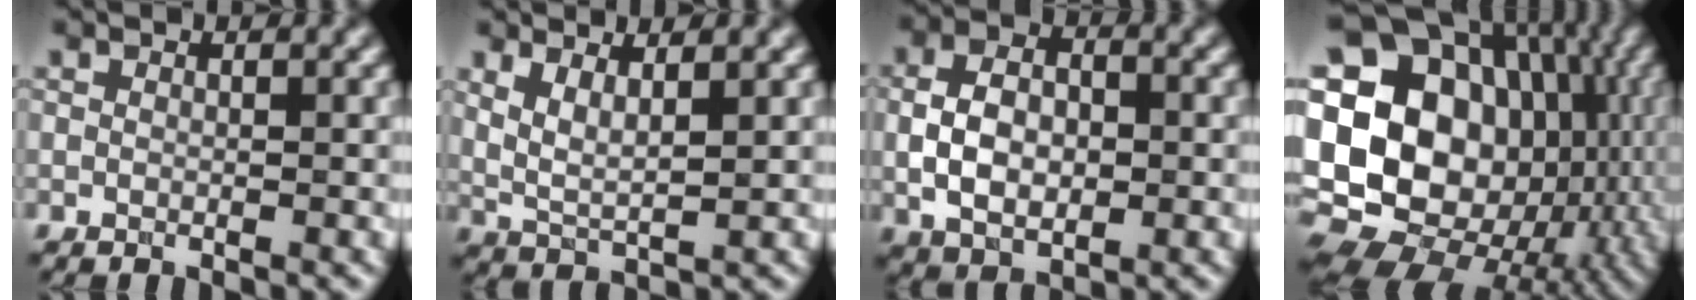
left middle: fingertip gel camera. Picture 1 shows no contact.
{"total": 3.0, "force": [1.8, 0.9, 2.2], "torque": [-0.047, -0.008, 0.037]}
{"total": 5.5, "force": [-0.2, 3.6, 4.2], "torque": [-0.082, 0.002, -0.005]}
{"total": 22.1, "force": [0.7, 18.3, 12.4], "torque": [-0.202, 0.028, -0.015]}